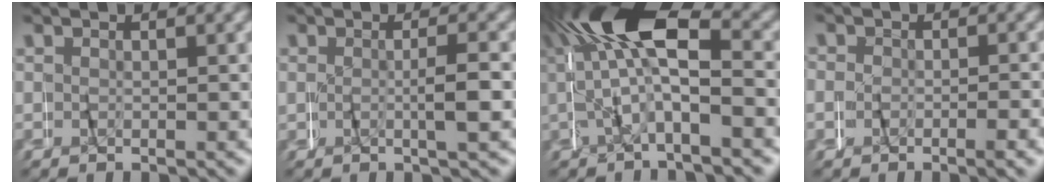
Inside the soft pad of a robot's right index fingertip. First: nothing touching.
{"total": 1.4, "force": [-0.5, -0.8, 1.0], "torque": [-0.023, 0.002, -0.009]}
{"total": 12.7, "force": [2.2, 6.6, 10.6], "torque": [-0.198, 0.022, 0.022]}
{"total": 1.3, "force": [-1.2, 0.4, 0.2], "torque": [-0.014, -0.002, -0.022]}